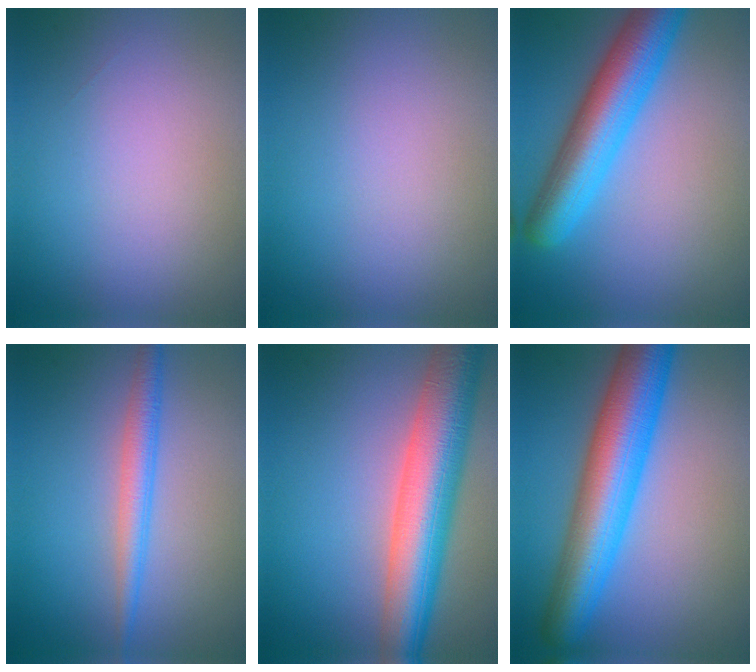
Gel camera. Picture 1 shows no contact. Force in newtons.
{"total": 0.0}
{"total": 7.7, "press": 7.7, "slide": 0.4}
{"total": 2.7, "press": 2.7, "slide": 0.1}
{"total": 9.7, "press": 9.7, "slide": 0.6}
{"total": 9.7, "press": 9.7, "slide": 0.2}